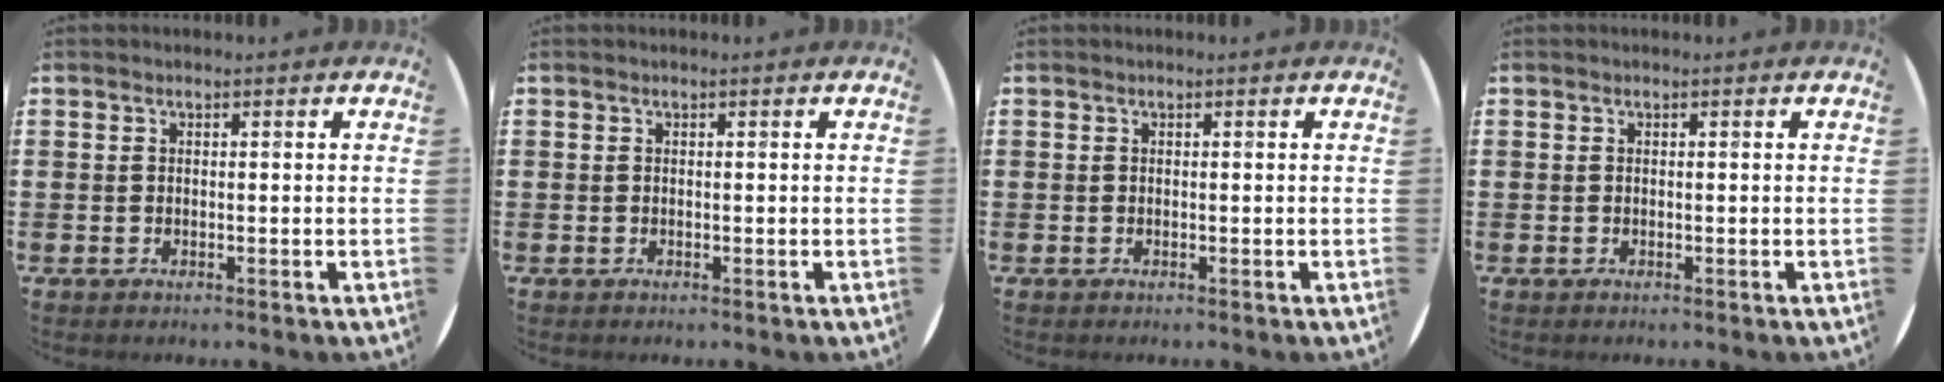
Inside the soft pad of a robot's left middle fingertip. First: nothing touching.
{"total": 0.0}
{"total": 0.0}
{"total": 0.0}